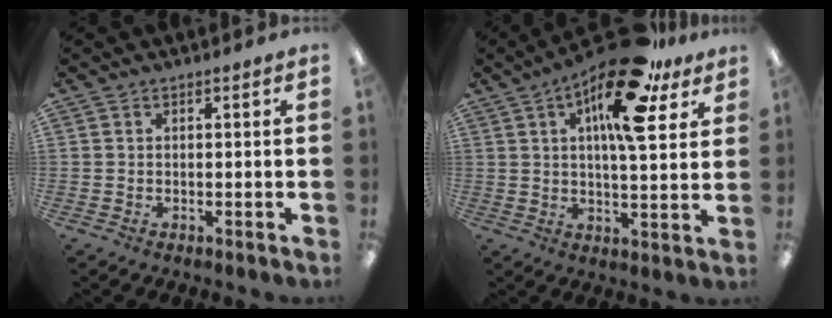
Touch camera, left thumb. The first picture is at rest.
{"total": 18.6, "force": [9.5, 6.4, 14.6], "torque": [-0.227, -0.038, 0.149]}